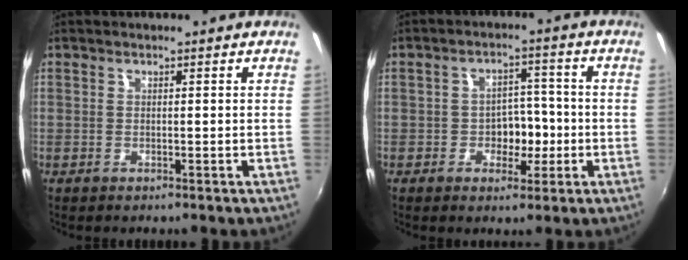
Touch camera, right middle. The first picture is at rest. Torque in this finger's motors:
{"motor_torque": [0.57, -0.49, 0.24, 0.05]}